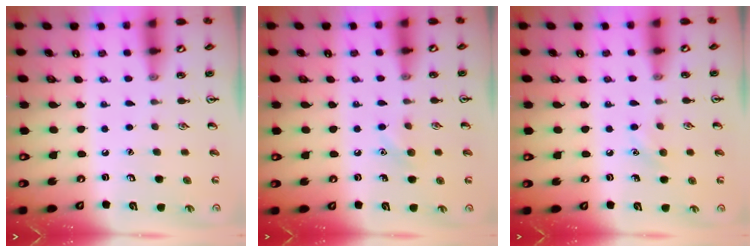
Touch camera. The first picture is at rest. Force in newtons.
{"total": 6.1, "press": 5.9, "slide": 1.8}
{"total": 6.5, "press": 6.2, "slide": 1.9}